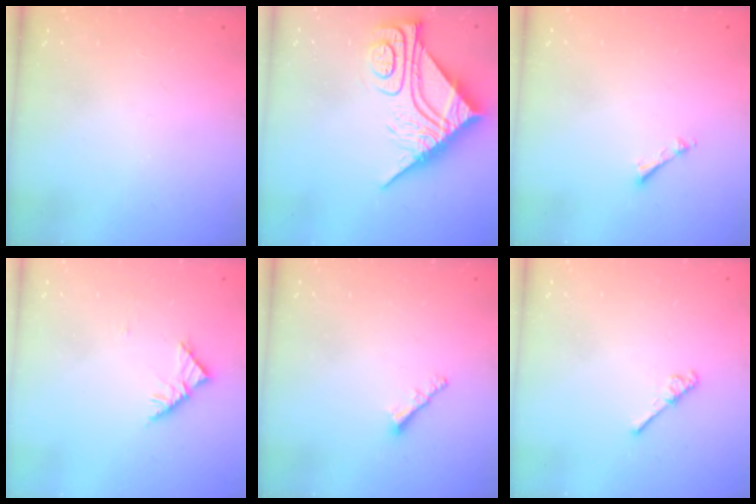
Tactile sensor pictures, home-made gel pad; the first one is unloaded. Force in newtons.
{"total": 14.7, "press": 14.7, "slide": 1.2}
{"total": 1.0, "press": 1.0, "slide": 0.2}
{"total": 4.5, "press": 4.3, "slide": 1.0}
{"total": 2.1, "press": 2.0, "slide": 0.5}
{"total": 4.2, "press": 4.2, "slide": 0.6}